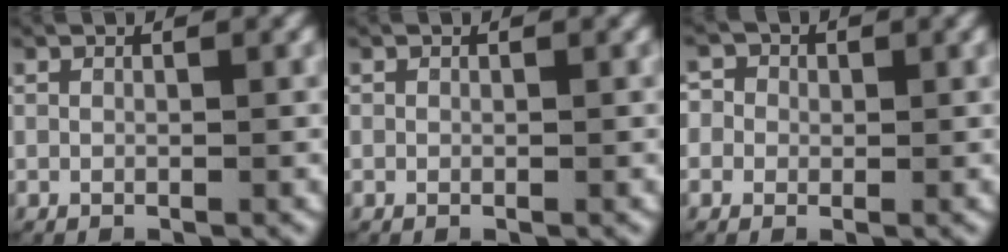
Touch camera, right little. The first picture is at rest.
{"total": 0.0}
{"total": 3.3, "force": [0.4, 3.2, 0.8], "torque": [-0.024, 0.005, -0.004]}